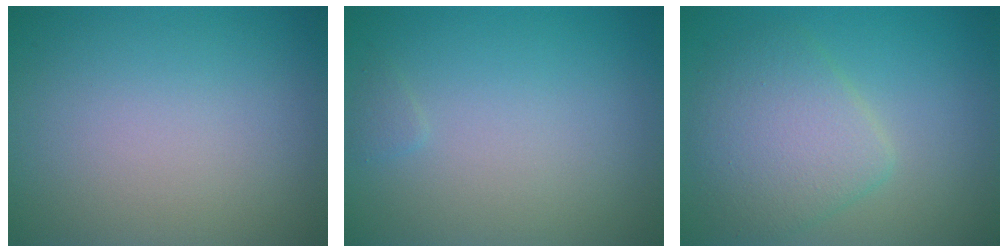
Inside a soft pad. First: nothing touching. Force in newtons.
{"total": 0.5, "press": 0.5, "slide": 0.0}
{"total": 4.8, "press": 4.8, "slide": 0.1}